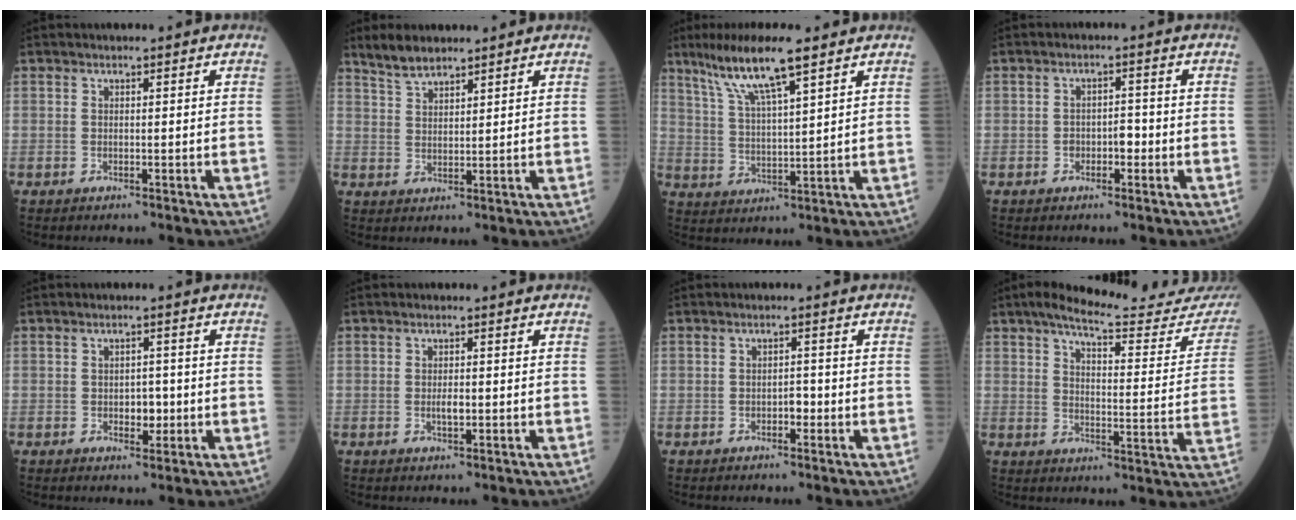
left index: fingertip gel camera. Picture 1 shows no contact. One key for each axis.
{"total": 4.2, "fx": 3.8, "fy": 1.0, "fz": 1.5, "tx": -0.039, "ty": 0.011, "tz": 0.077}
{"total": 9.9, "fx": 6.7, "fy": 0.3, "fz": 7.2, "tx": -0.140, "ty": 0.012, "tz": 0.124}
{"total": 2.5, "fx": -0.9, "fy": 1.4, "fz": 1.9, "tx": -0.026, "ty": 0.011, "tz": -0.014}
{"total": 2.8, "fx": -0.6, "fy": 1.8, "fz": 2.1, "tx": -0.026, "ty": 0.004, "tz": -0.005}
{"total": 1.7, "fx": -0.3, "fy": 0.7, "fz": 1.5, "tx": -0.030, "ty": 0.001, "tz": -0.005}
{"total": 1.7, "fx": -0.7, "fy": 0.9, "fz": 1.2, "tx": -0.014, "ty": 0.005, "tz": -0.013}
{"total": 21.4, "fx": 19.7, "fy": 2.4, "fz": 8.0, "tx": -0.108, "ty": -0.057, "tz": 0.236}